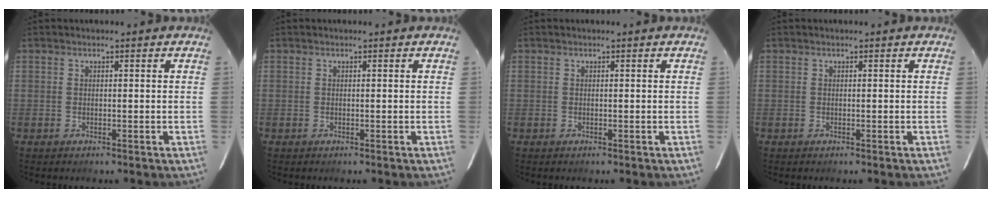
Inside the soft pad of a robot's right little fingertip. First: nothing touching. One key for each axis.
{"total": 0.0}
{"total": 0.0}
{"total": 0.0}